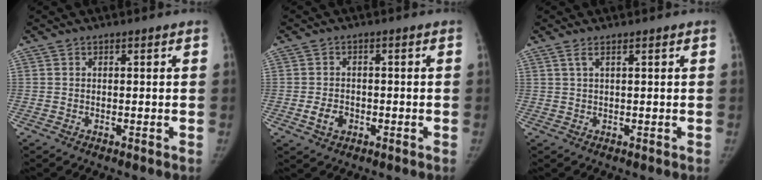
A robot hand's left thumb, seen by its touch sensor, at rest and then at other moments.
{"total": 3.7, "force": [-1.4, 2.8, 2.1], "torque": [-0.031, 0.009, -0.021]}
{"total": 1.2, "force": [0.7, 0.2, 1.0], "torque": [-0.030, 0.010, 0.016]}